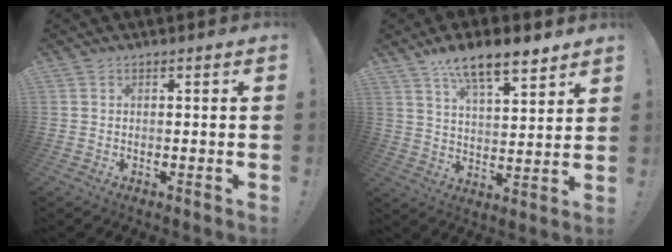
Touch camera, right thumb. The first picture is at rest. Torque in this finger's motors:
{"motor_torque": [-0.65, 0.95, 0.92, 0.74, 0.27]}